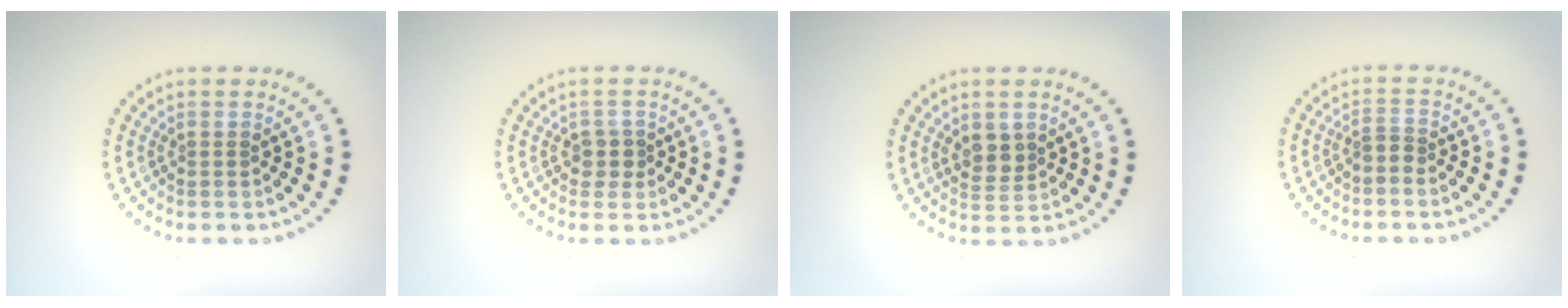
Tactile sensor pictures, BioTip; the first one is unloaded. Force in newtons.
{"total": 1.6, "press": 1.3, "slide": 0.9}
{"total": 2.1, "press": 1.9, "slide": 0.9}
{"total": 1.3, "press": 0.9, "slide": 1.0}